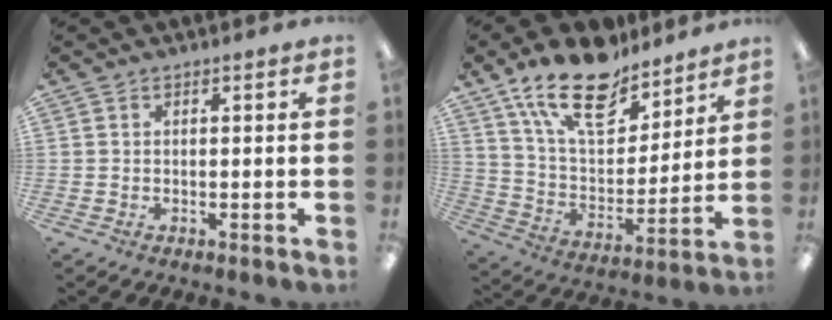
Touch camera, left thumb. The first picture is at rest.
{"total": 19.8, "force": [14.4, 9.0, 10.3], "torque": [-0.185, -0.078, 0.255]}